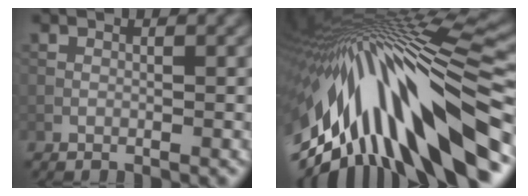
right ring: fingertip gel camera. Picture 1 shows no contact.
{"total": 17.3, "force": [-5.0, 5.6, 15.6], "torque": [-0.268, 0.005, -0.076]}